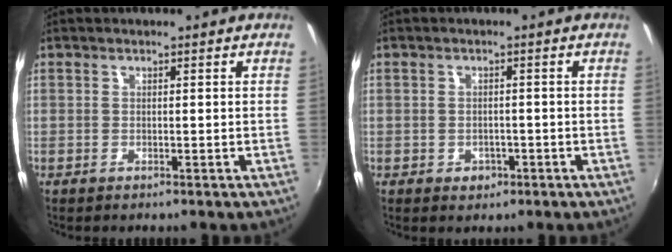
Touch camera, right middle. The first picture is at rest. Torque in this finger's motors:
{"motor_torque": [0.00, 0.08, -0.02, 0.00]}